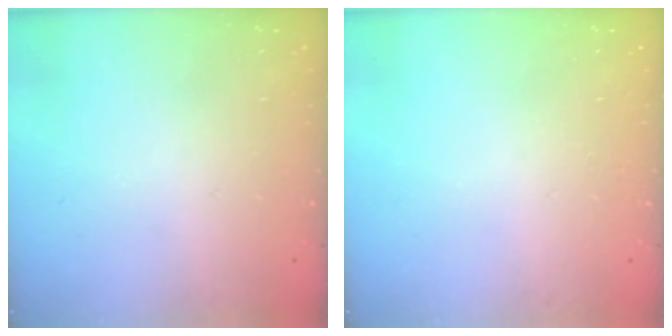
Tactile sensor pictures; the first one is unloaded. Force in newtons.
{"total": 0.0}